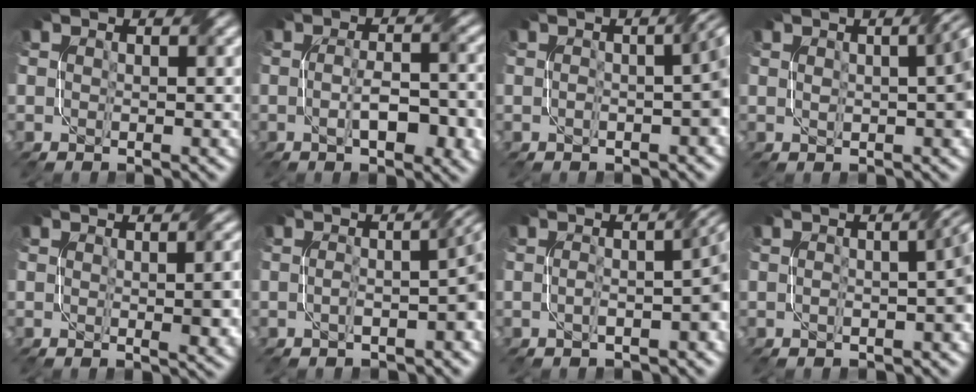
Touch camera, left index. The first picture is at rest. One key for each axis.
{"total": 5.8, "fx": -1.4, "fy": 1.8, "fz": 5.3, "tx": -0.091, "ty": -0.003, "tz": -0.020}
{"total": 3.9, "fx": -0.6, "fy": 1.0, "fz": 3.7, "tx": -0.051, "ty": 0.008, "tz": -0.010}
{"total": 3.5, "fx": 0.4, "fy": 0.9, "fz": 3.4, "tx": -0.049, "ty": 0.009, "tz": 0.008}
{"total": 4.5, "fx": 0.1, "fy": 1.2, "fz": 4.4, "tx": -0.044, "ty": 0.005, "tz": 0.006}
{"total": 4.8, "fx": -1.1, "fy": 1.4, "fz": 4.5, "tx": -0.062, "ty": 0.007, "tz": -0.016}
{"total": 4.8, "fx": -0.9, "fy": 1.4, "fz": 4.5, "tx": -0.060, "ty": 0.008, "tz": -0.013}
{"total": 3.4, "fx": -0.6, "fy": 0.8, "fz": 3.3, "tx": -0.048, "ty": 0.009, "tz": -0.010}